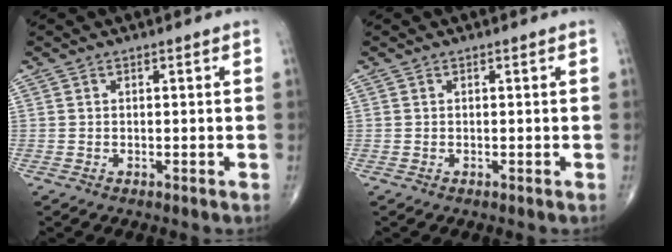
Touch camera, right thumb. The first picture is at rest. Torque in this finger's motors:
{"motor_torque": [0.00, 0.00, 0.00, 0.00, 0.00]}